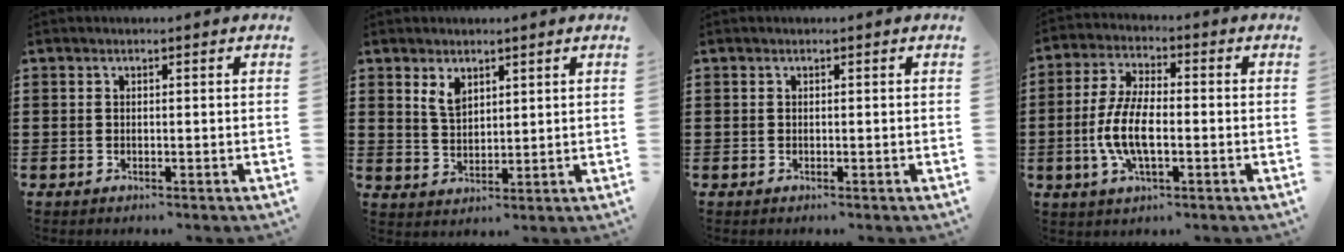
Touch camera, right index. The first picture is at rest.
{"total": 3.5, "force": [2.2, 1.9, 1.9], "torque": [-0.045, 0.005, 0.041]}
{"total": 0.0}
{"total": 8.3, "force": [-1.9, 3.3, 7.4], "torque": [-0.173, -0.009, -0.044]}